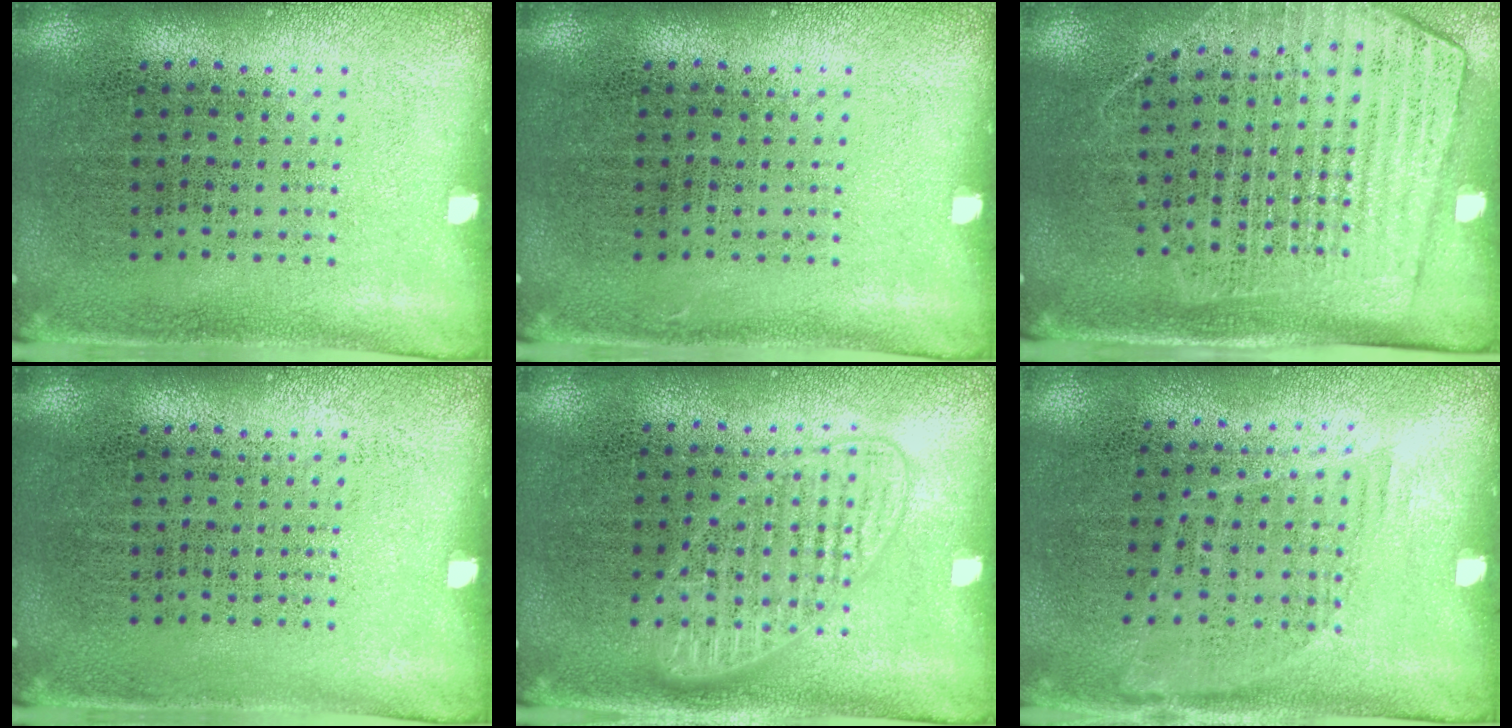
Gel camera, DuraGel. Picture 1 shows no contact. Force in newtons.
{"total": 0.0}
{"total": 1.8, "press": 1.5, "slide": 0.9}
{"total": 0.0}
{"total": 1.3, "press": 1.3, "slide": 0.3}
{"total": 1.1, "press": 0.8, "slide": 0.6}